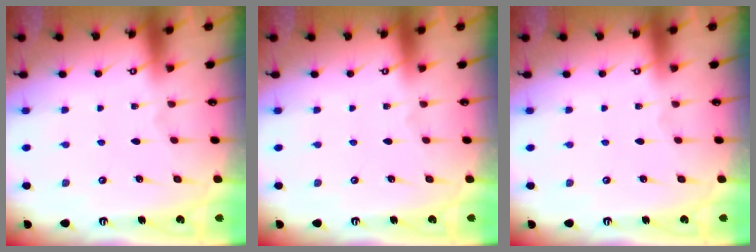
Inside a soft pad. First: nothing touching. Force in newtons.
{"total": 0.0}
{"total": 0.0}